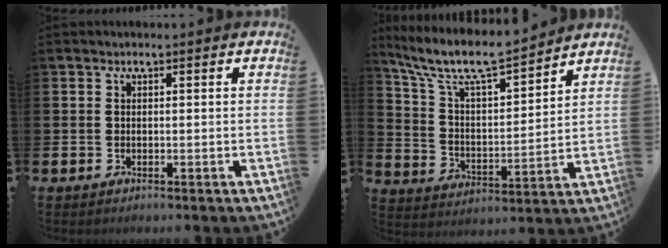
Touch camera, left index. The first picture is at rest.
{"total": 9.3, "force": [8.3, 1.7, 4.0], "torque": [-0.118, -0.049, 0.143]}